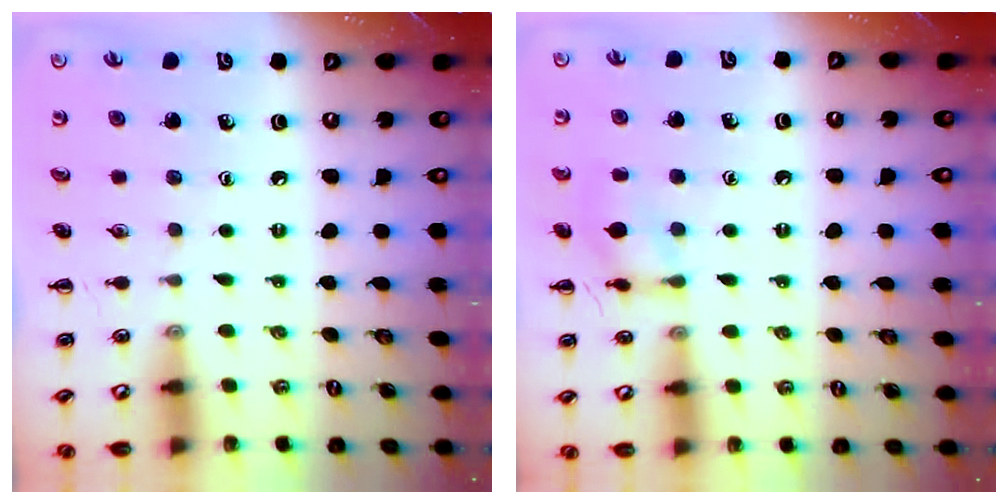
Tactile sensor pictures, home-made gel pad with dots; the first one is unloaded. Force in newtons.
{"total": 9.0, "press": 9.0, "slide": 0.9}